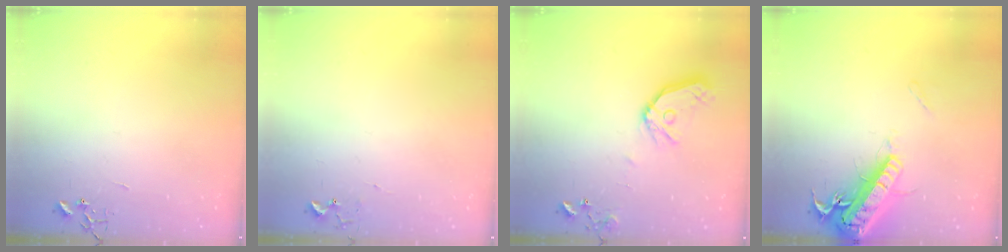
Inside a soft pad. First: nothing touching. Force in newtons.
{"total": 5.4, "press": 5.4, "slide": 0.7}
{"total": 12.8, "press": 12.7, "slide": 1.8}
{"total": 20.1, "press": 19.7, "slide": 3.9}